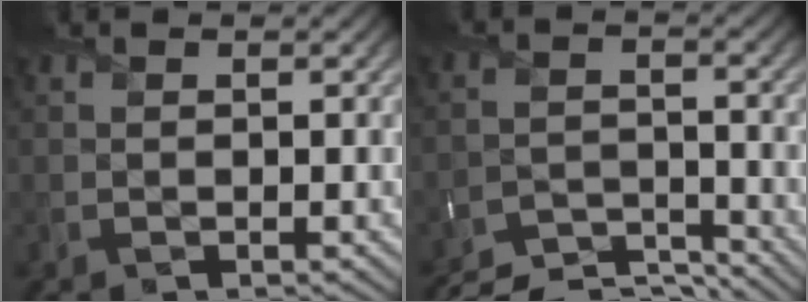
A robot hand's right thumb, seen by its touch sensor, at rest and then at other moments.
{"total": 7.8, "force": [-7.4, 1.5, 2.1], "torque": [-0.037, -0.002, -0.129]}